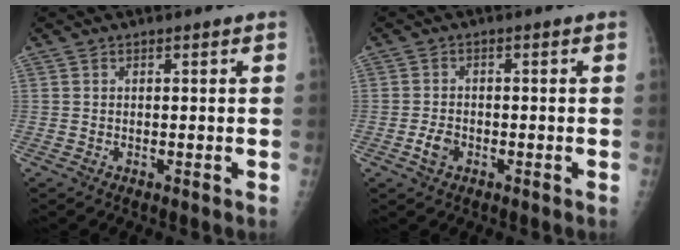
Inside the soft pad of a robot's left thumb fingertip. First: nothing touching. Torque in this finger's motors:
{"motor_torque": [-0.32, 0.16, 0.07, 0.07, 0.01]}